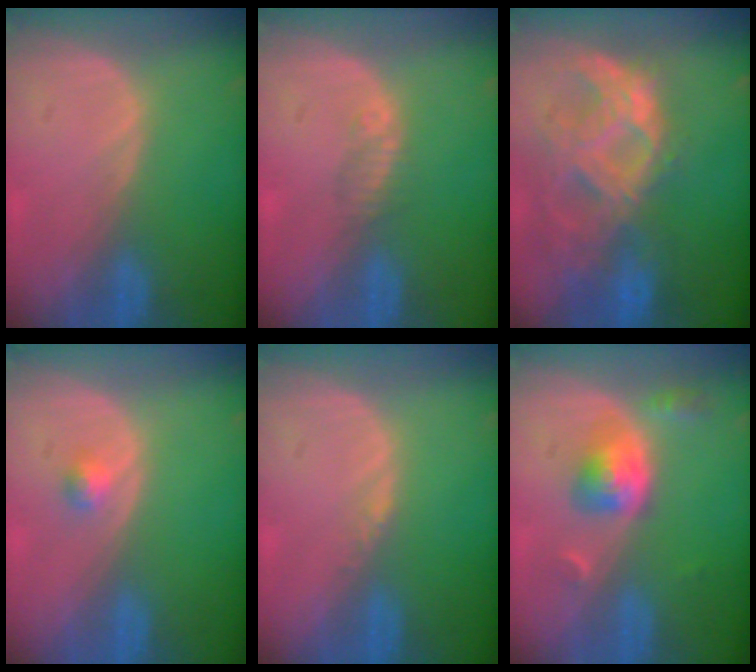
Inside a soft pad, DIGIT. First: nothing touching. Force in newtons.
{"total": 1.5, "press": 1.3, "slide": 0.9}
{"total": 11.0, "press": 9.3, "slide": 5.7}
{"total": 1.7, "press": 1.4, "slide": 0.8}
{"total": 0.8, "press": 0.6, "slide": 0.4}
{"total": 5.2, "press": 4.8, "slide": 2.0}